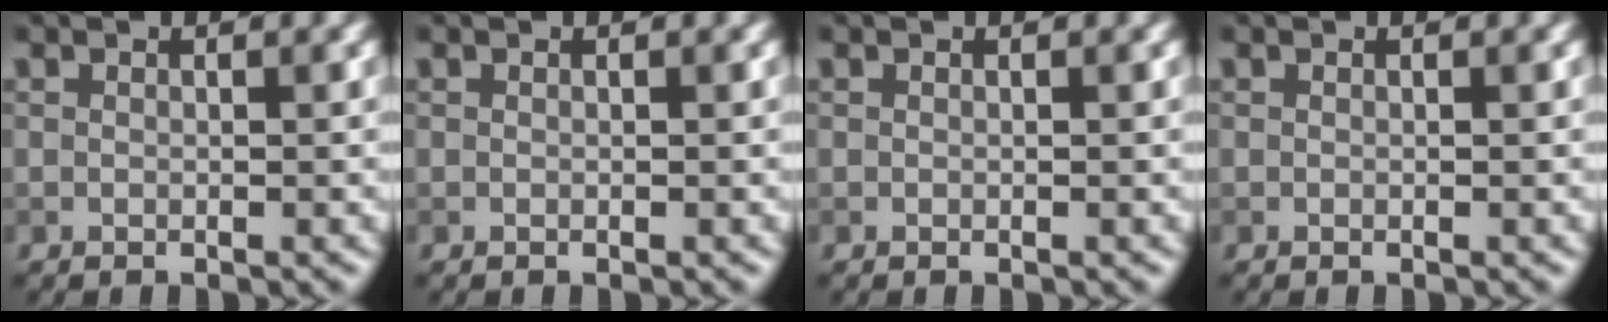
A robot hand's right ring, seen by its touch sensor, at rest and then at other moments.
{"total": 0.0}
{"total": 0.0}
{"total": 0.0}